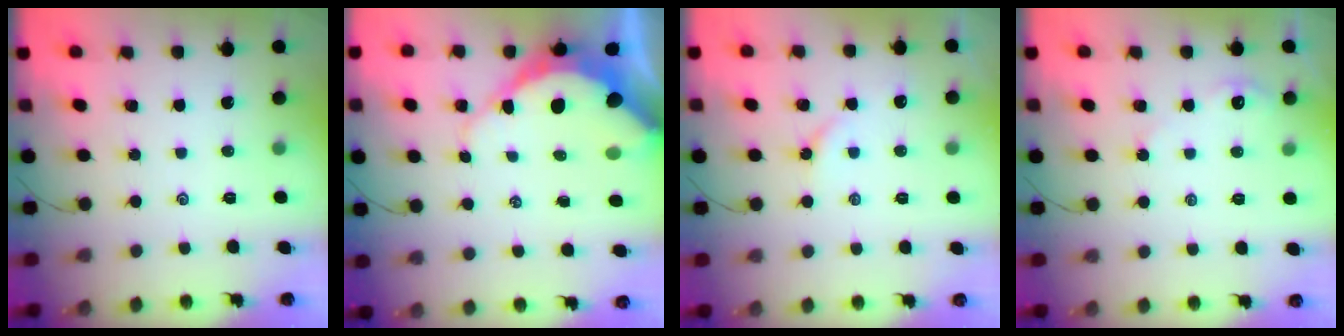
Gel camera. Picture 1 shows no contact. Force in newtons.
{"total": 12.5, "press": 12.4, "slide": 1.6}
{"total": 4.6, "press": 4.5, "slide": 0.8}
{"total": 2.7, "press": 2.7, "slide": 0.3}